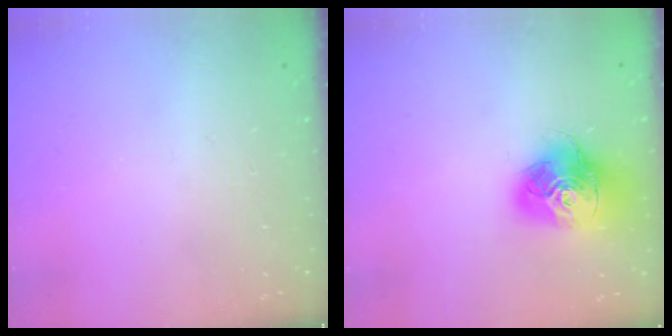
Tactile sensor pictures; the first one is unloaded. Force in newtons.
{"total": 16.4, "press": 16.4, "slide": 1.7}